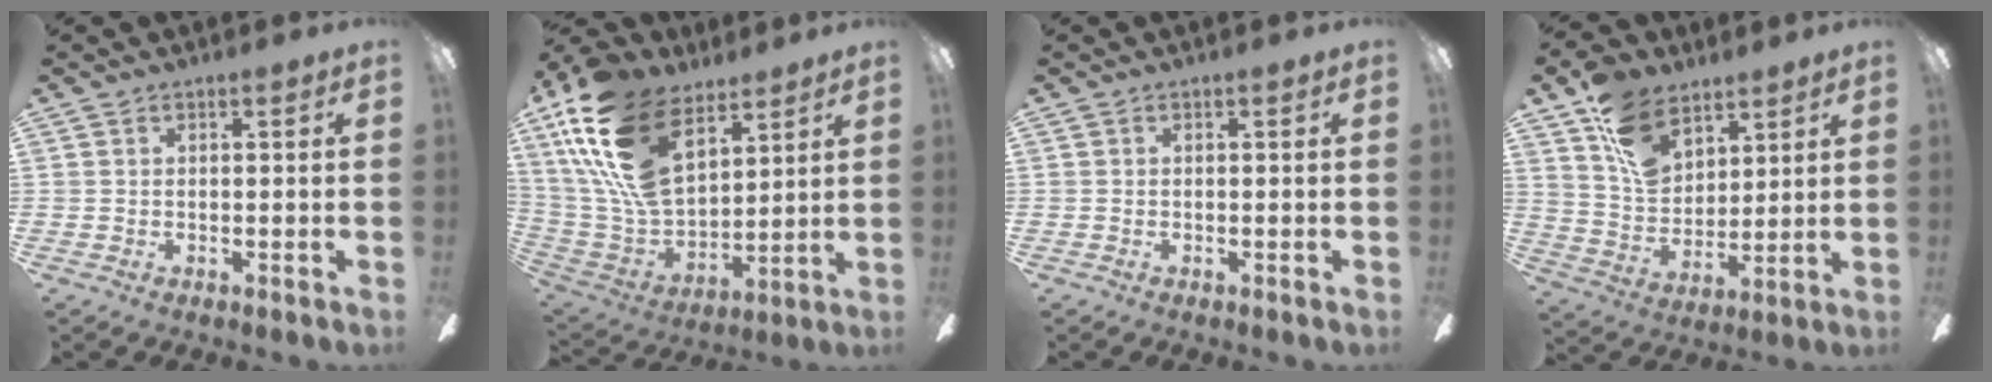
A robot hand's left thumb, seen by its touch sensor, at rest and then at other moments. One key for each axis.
{"total": 24.0, "fx": 12.9, "fy": 12.9, "fz": 15.6, "tx": -0.350, "ty": -0.053, "tz": 0.237}
{"total": 0.0}
{"total": 14.0, "fx": 8.8, "fy": 8.9, "fz": 6.2, "tx": -0.122, "ty": -0.033, "tz": 0.174}